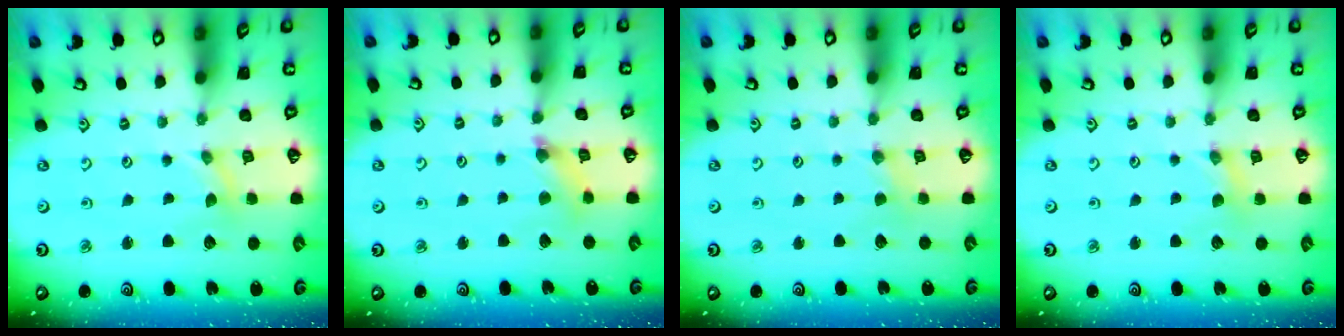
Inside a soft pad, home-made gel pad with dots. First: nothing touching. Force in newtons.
{"total": 4.1, "press": 4.1, "slide": 0.5}
{"total": 1.3, "press": 1.3, "slide": 0.1}
{"total": 1.4, "press": 1.4, "slide": 0.3}